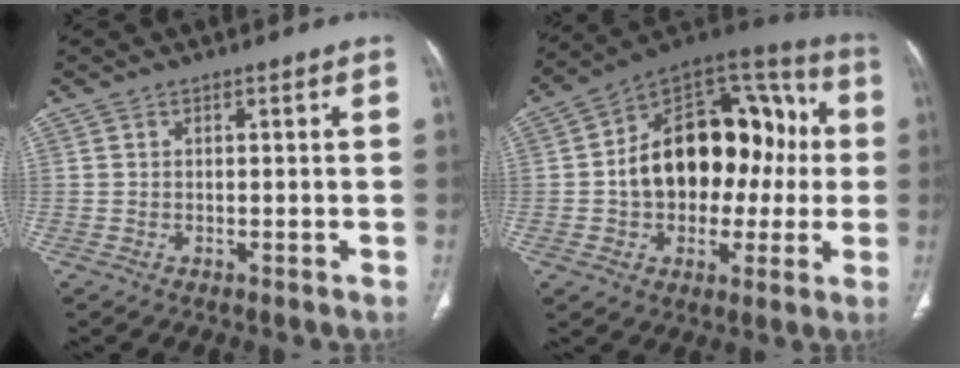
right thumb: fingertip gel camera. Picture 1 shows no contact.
{"total": 24.4, "force": [0.2, 15.9, 18.5], "torque": [-0.245, 0.050, 0.008]}